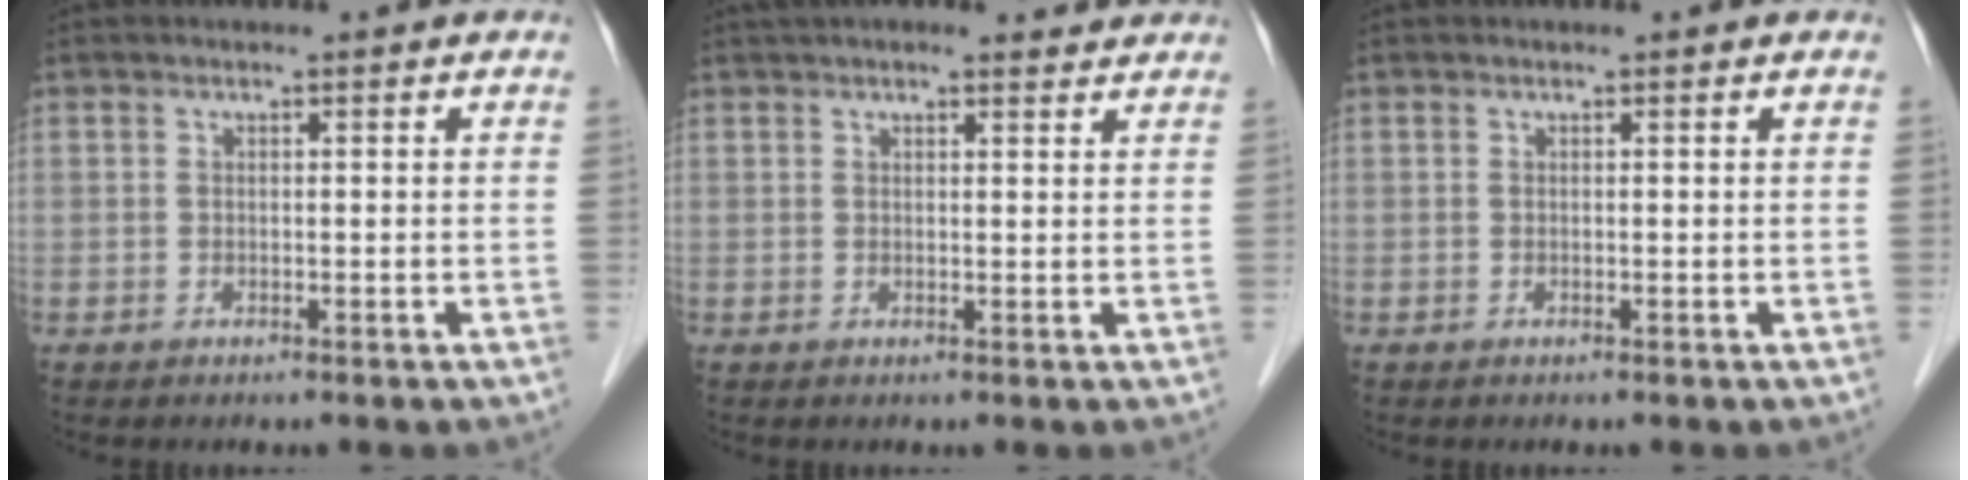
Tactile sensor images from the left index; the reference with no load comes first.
{"total": 7.0, "force": [6.1, 1.8, 2.9], "torque": [-0.041, 0.028, 0.080]}
{"total": 0.0}